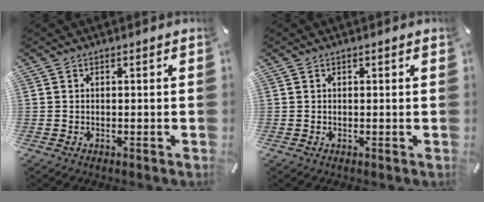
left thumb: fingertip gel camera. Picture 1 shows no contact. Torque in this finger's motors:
{"motor_torque": [-0.09, -0.35, 0.04, 0.08, -0.09]}